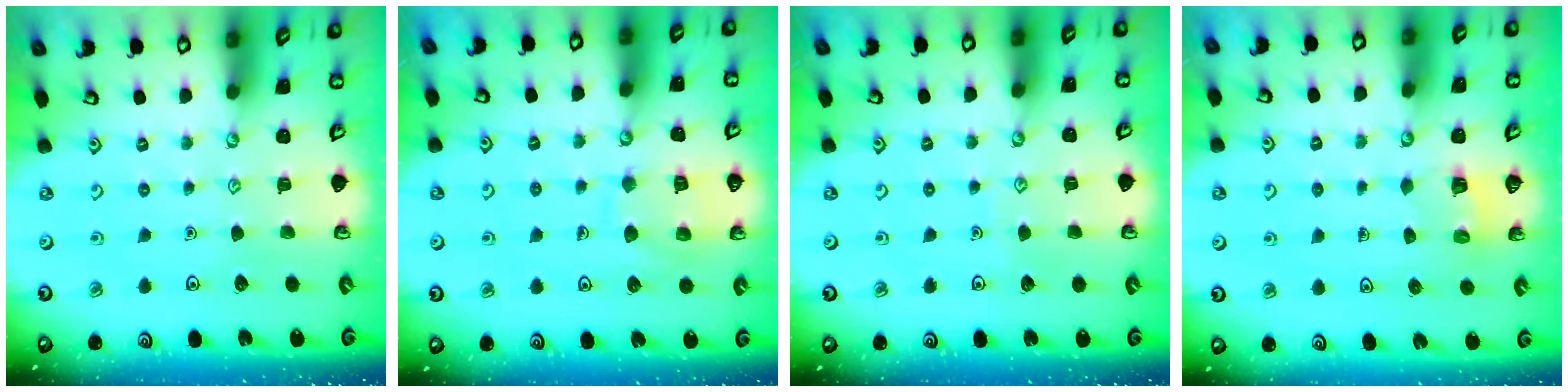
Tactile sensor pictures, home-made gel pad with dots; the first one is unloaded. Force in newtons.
{"total": 9.1, "press": 9.0, "slide": 0.9}
{"total": 3.4, "press": 3.4, "slide": 0.3}
{"total": 3.3, "press": 3.3, "slide": 0.1}